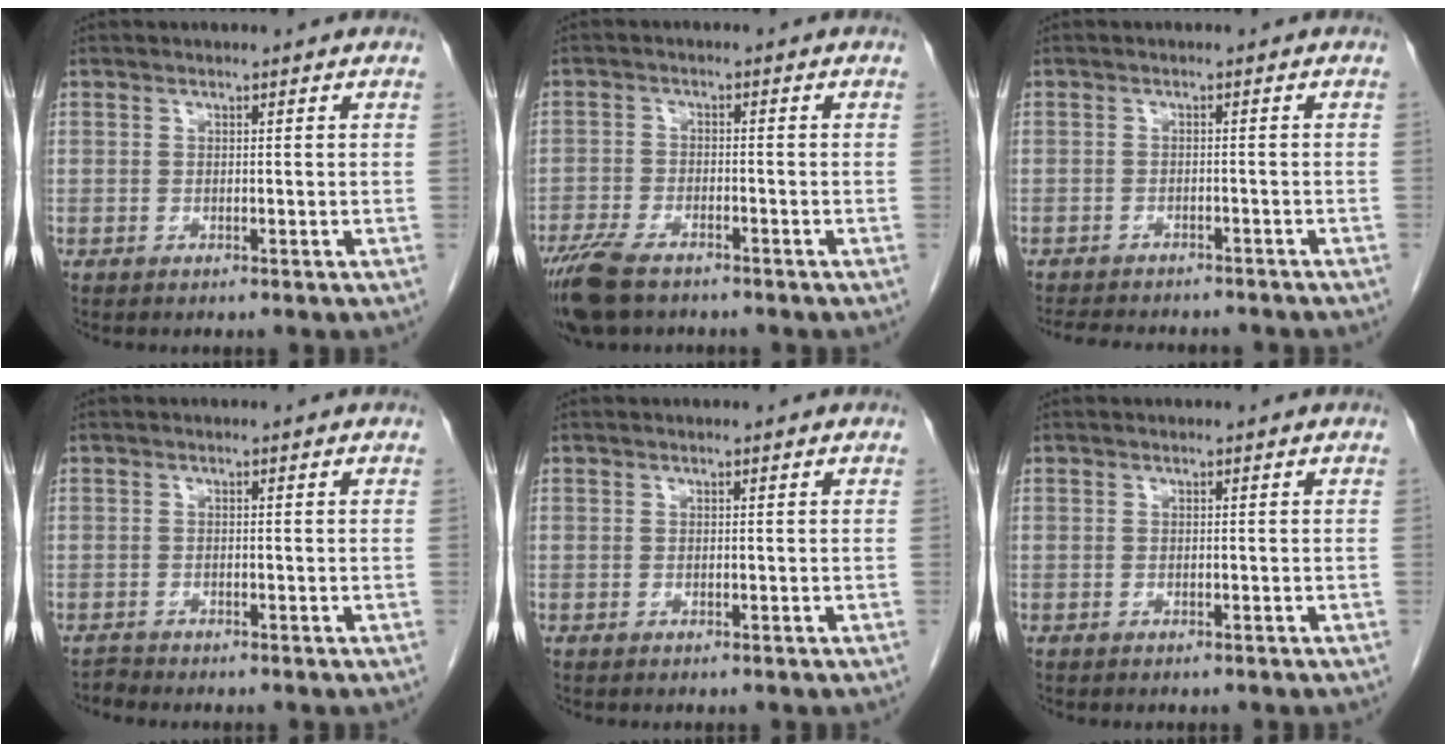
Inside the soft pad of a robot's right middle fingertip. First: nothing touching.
{"total": 7.8, "force": [-6.0, 2.7, 4.2], "torque": [-0.082, -0.014, -0.106]}
{"total": 12.2, "force": [-10.7, 3.2, 4.7], "torque": [-0.079, -0.003, -0.134]}
{"total": 0.9, "force": [-0.8, -0.2, -0.3], "torque": [0.009, -0.007, -0.016]}
{"total": 0.0}
{"total": 0.0}